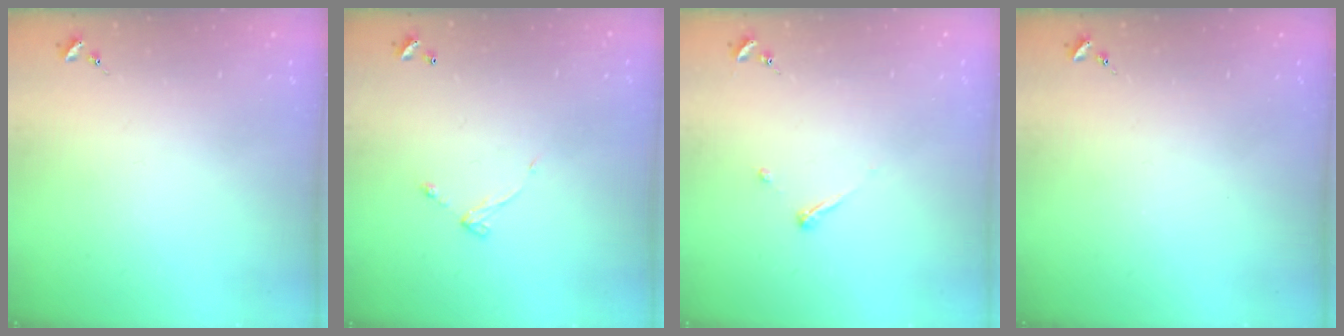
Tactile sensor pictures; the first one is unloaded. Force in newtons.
{"total": 5.7, "press": 5.7, "slide": 0.5}
{"total": 4.5, "press": 4.5, "slide": 0.4}
{"total": 0.0}